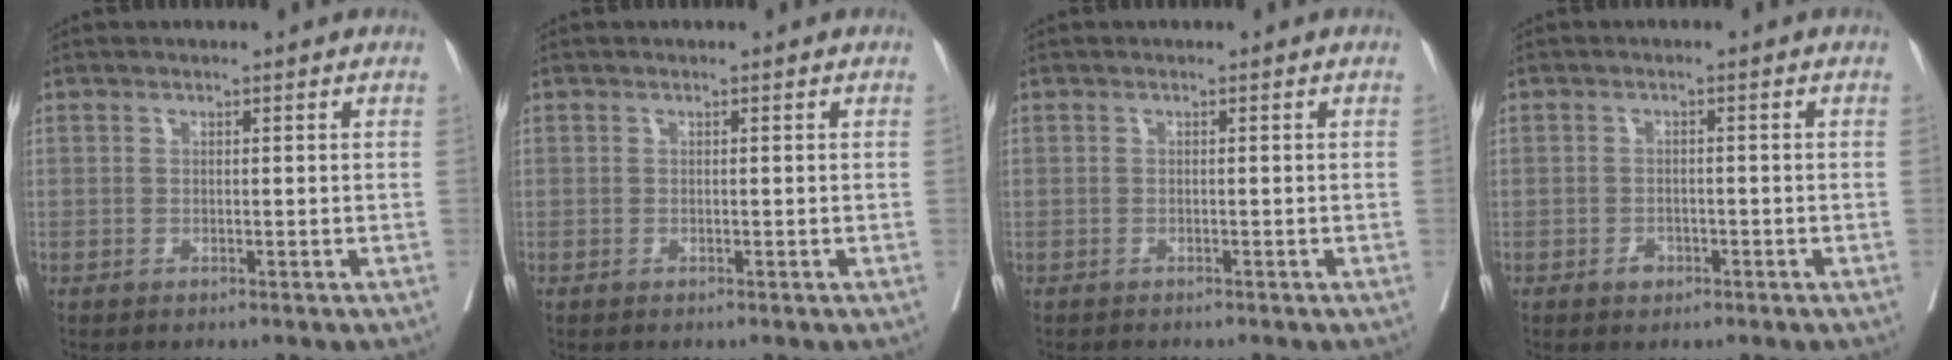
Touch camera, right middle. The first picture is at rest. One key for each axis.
{"total": 0.0}
{"total": 1.2, "fx": -1.1, "fy": 0.4, "fz": 0.2, "tx": -0.011, "ty": -0.003, "tz": -0.018}
{"total": 1.5, "fx": -0.9, "fy": 1.1, "fz": 0.6, "tx": -0.007, "ty": 0.004, "tz": -0.011}